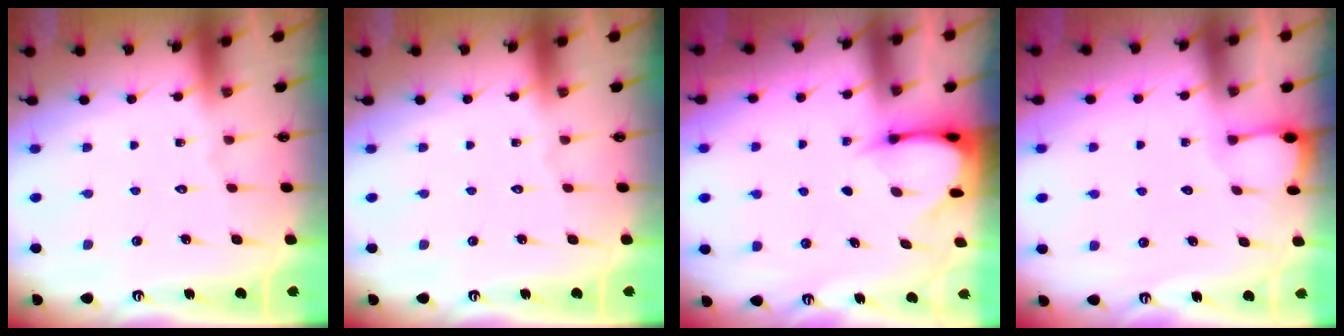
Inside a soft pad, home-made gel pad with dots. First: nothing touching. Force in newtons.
{"total": 0.0}
{"total": 3.5, "press": 3.5, "slide": 0.3}
{"total": 1.5, "press": 1.5, "slide": 0.1}